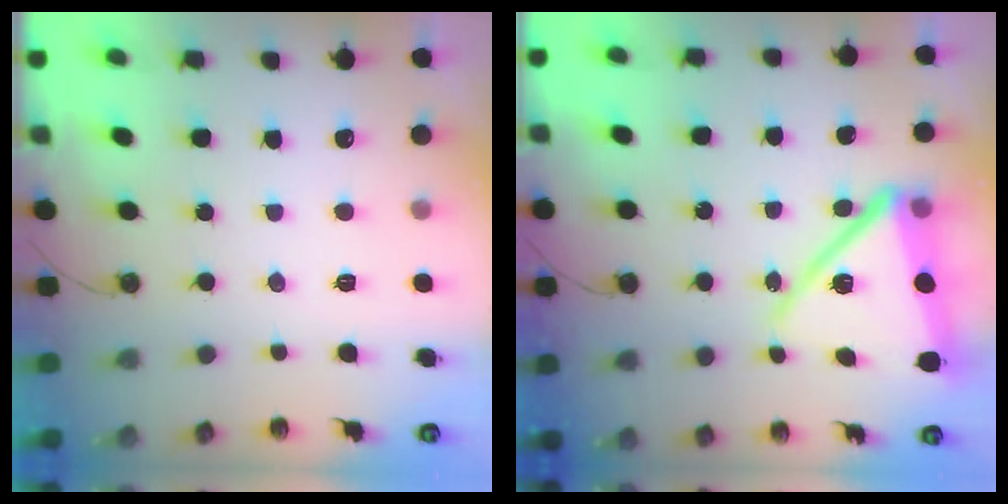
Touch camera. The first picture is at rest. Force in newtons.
{"total": 16.9, "press": 16.8, "slide": 2.1}